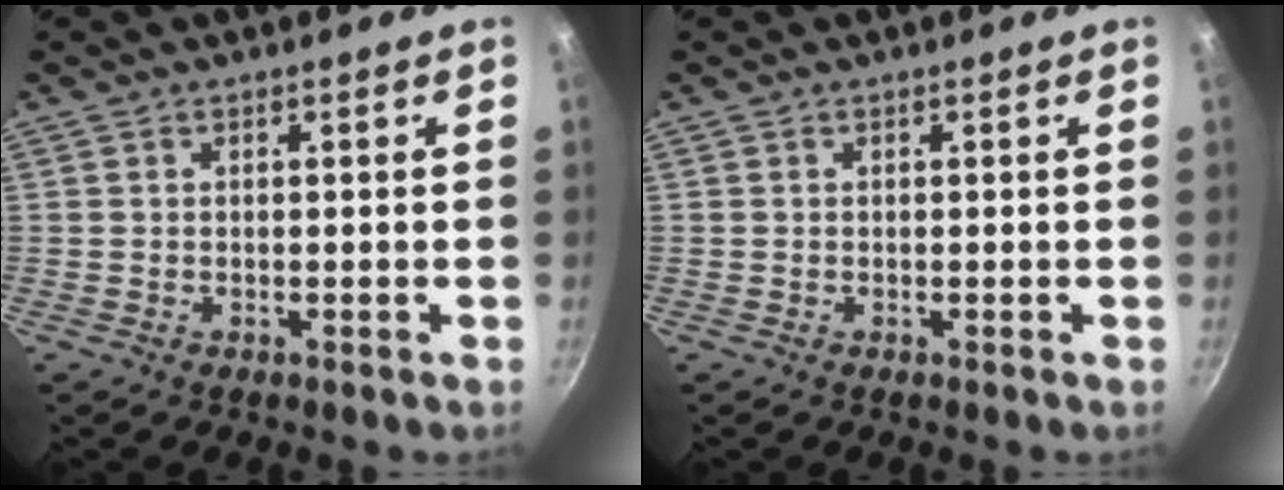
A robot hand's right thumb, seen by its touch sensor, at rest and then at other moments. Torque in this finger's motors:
{"motor_torque": [-0.05, -0.04, 0.00, 0.00, 0.00]}